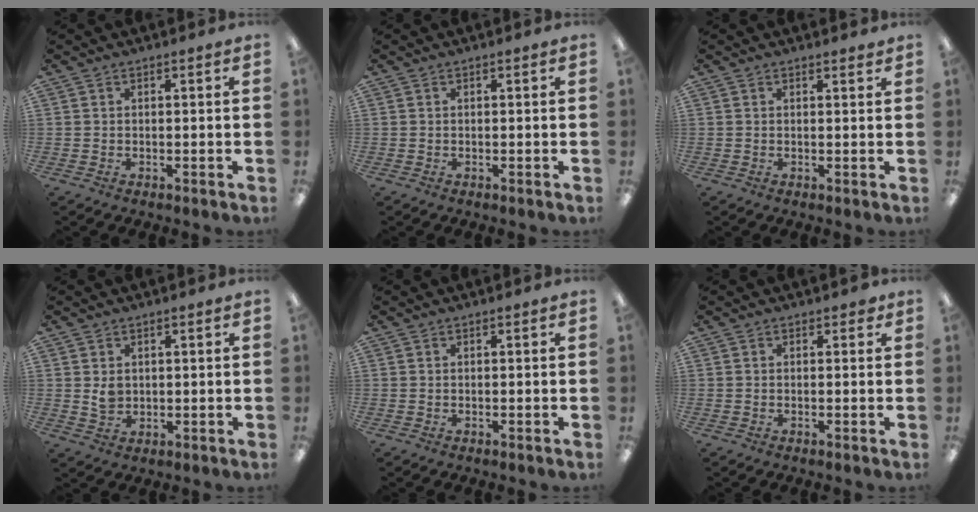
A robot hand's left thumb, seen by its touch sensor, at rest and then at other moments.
{"total": 0.0}
{"total": 1.0, "force": [0.9, 0.0, 0.4], "torque": [-0.001, -0.004, 0.015]}
{"total": 3.2, "force": [1.0, 2.4, 1.8], "torque": [-0.023, -0.002, 0.014]}
{"total": 0.0}
{"total": 0.9, "force": [0.5, 0.6, 0.6], "torque": [-0.004, 0.000, 0.006]}